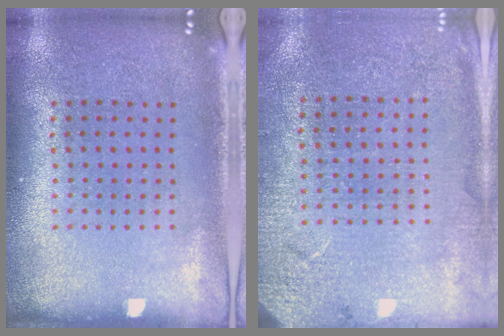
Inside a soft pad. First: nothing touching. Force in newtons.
{"total": 2.7, "press": 2.7, "slide": 0.1}